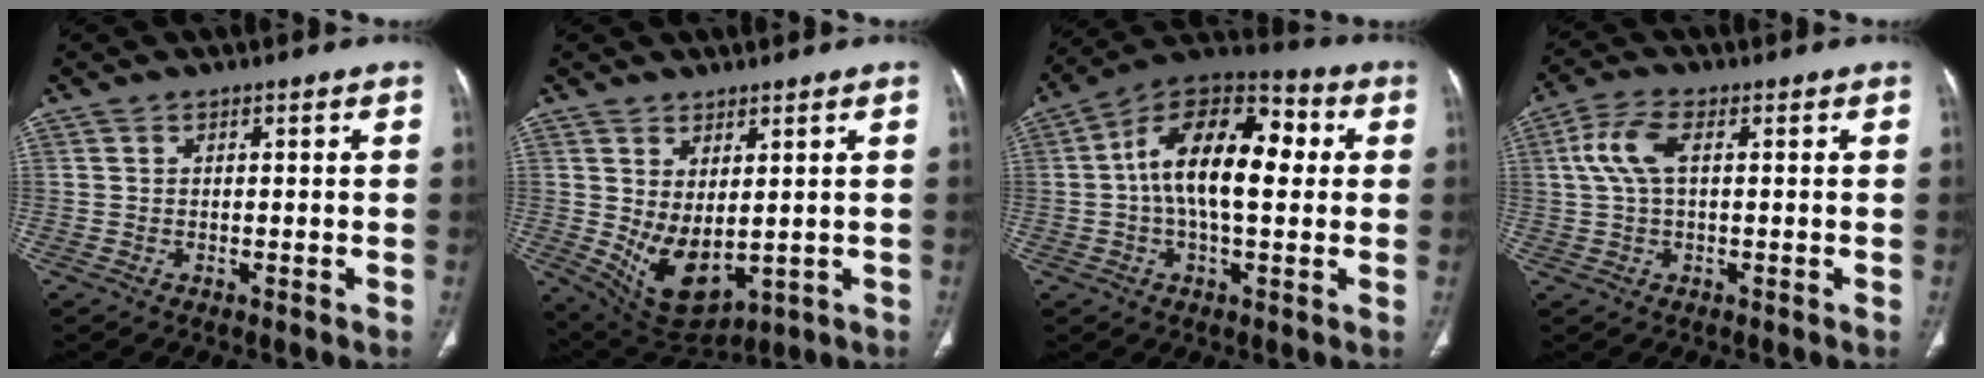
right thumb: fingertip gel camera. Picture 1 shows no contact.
{"total": 9.6, "force": [0.1, 5.2, 8.0], "torque": [-0.132, -0.019, 0.032]}
{"total": 17.5, "force": [1.7, 8.9, 15.0], "torque": [-0.236, 0.036, 0.017]}
{"total": 6.4, "force": [1.3, 3.0, 5.5], "torque": [-0.135, 0.019, 0.024]}